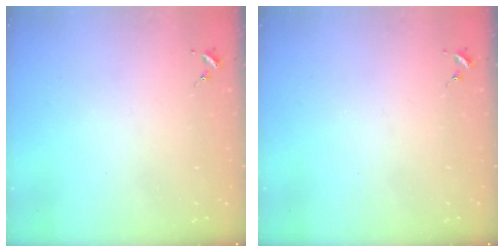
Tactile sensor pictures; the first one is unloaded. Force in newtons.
{"total": 0.0}